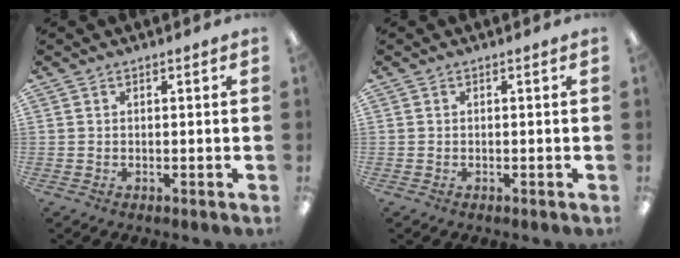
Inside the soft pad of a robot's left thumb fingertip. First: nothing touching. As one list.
[{"total": 0.0}]